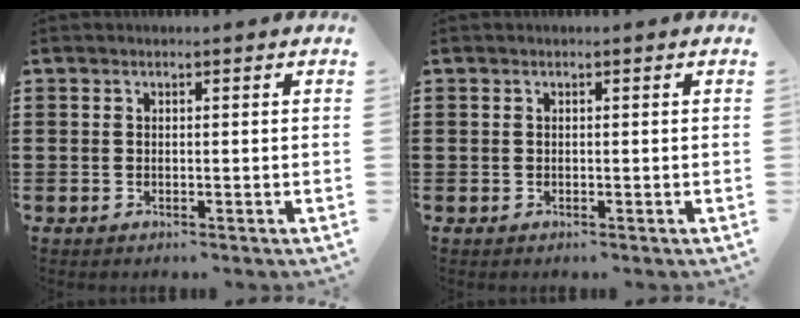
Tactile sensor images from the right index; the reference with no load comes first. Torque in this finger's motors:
{"motor_torque": [0.87, 0.97, 0.05, 0.01]}